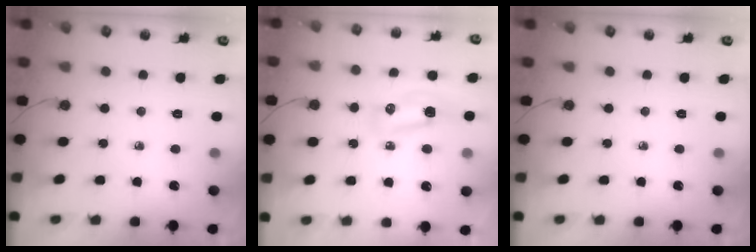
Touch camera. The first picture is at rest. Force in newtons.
{"total": 7.8, "press": 7.7, "slide": 1.5}
{"total": 0.0}